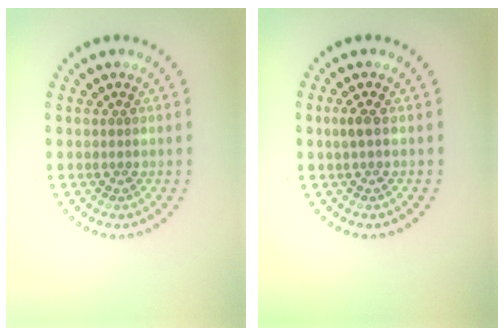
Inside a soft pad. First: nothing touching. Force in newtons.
{"total": 0.9, "press": 0.9, "slide": 0.3}